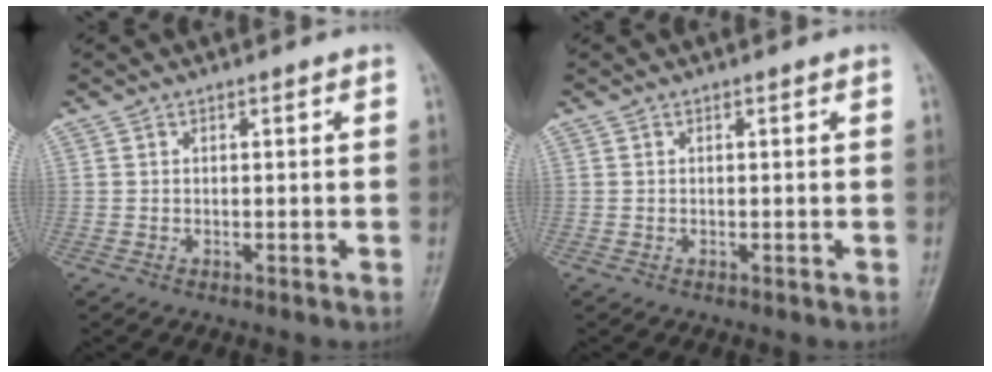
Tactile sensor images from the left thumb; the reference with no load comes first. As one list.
[{"total": 0.0}]